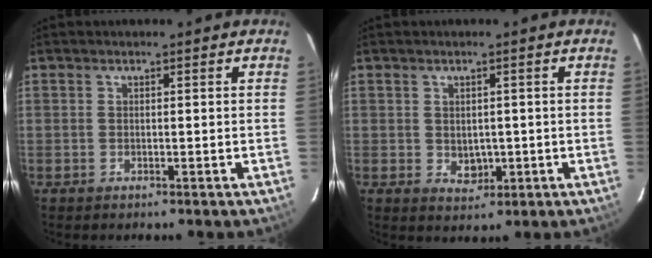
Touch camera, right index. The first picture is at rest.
{"total": 3.4, "force": [-0.2, 2.8, 1.9], "torque": [-0.031, -0.001, 0.005]}